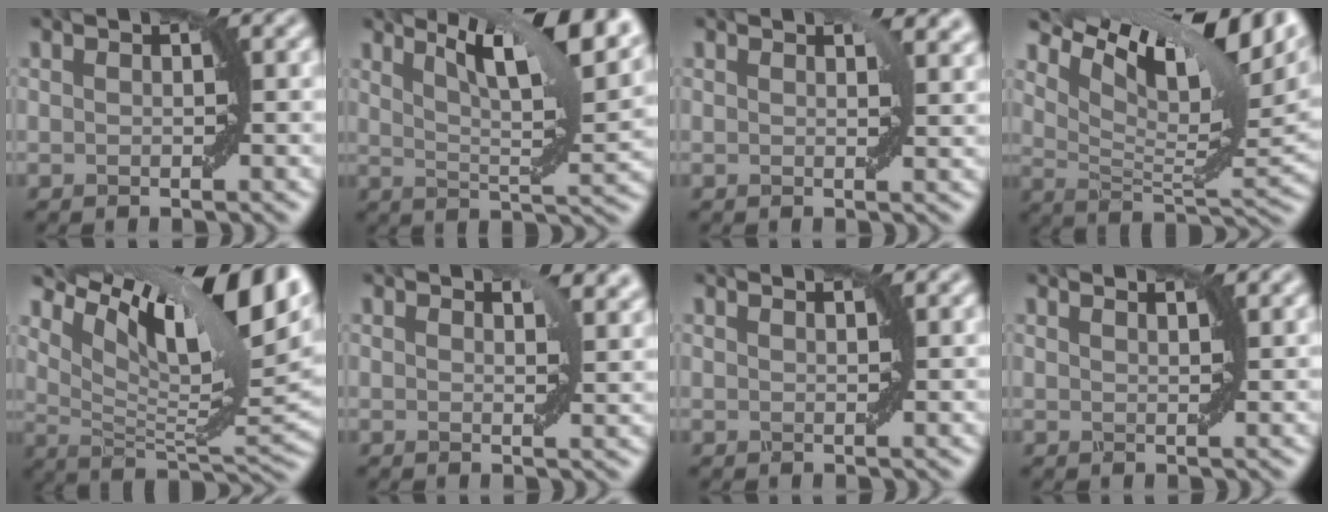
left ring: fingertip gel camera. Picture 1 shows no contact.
{"total": 10.3, "force": [6.4, 2.3, 7.8], "torque": [-0.103, 0.016, 0.098]}
{"total": 1.7, "force": [1.2, 0.3, 1.1], "torque": [-0.007, -0.003, 0.022]}
{"total": 13.0, "force": [7.8, 4.2, 9.6], "torque": [-0.161, 0.016, 0.143]}
{"total": 14.1, "force": [7.0, 4.3, 11.4], "torque": [-0.190, 0.012, 0.134]}
{"total": 2.3, "force": [1.8, 0.5, 1.3], "torque": [-0.013, -0.003, 0.030]}
{"total": 1.1, "force": [1.1, 0.0, 0.3], "torque": [-0.002, -0.005, 0.011]}
{"total": 2.1, "force": [1.8, 0.4, 0.8], "torque": [0.003, -0.002, 0.011]}